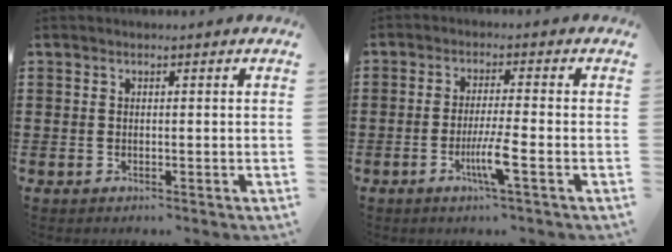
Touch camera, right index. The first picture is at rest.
{"total": 5.2, "force": [-2.1, -0.1, 4.7], "torque": [-0.092, -0.018, -0.040]}